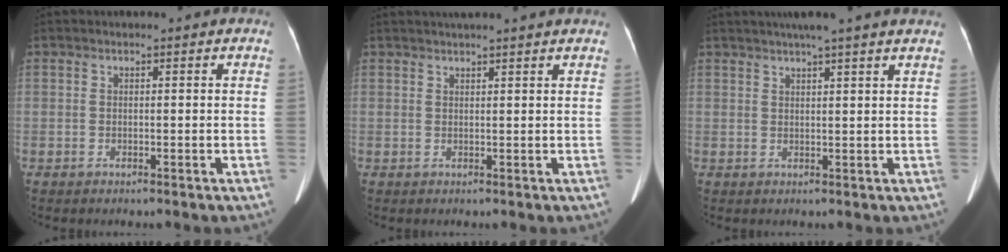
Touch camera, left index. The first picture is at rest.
{"total": 7.7, "force": [6.9, 0.0, 3.6], "torque": [-0.052, 0.034, 0.083]}
{"total": 8.8, "force": [7.3, -0.6, 4.9], "torque": [-0.073, 0.027, 0.086]}